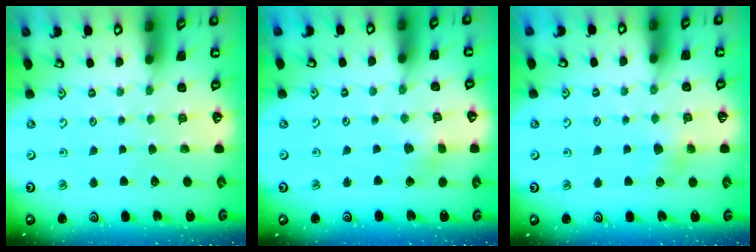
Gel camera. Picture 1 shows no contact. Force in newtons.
{"total": 3.3, "press": 3.3, "slide": 0.6}
{"total": 4.8, "press": 4.7, "slide": 0.5}